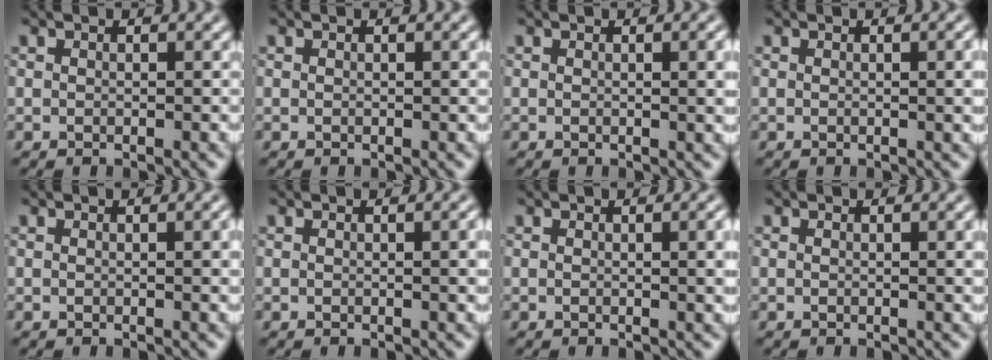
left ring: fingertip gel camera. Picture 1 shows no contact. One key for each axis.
{"total": 0.6, "fx": 0.1, "fy": 0.1, "fz": 0.5, "tx": -0.006, "ty": 0.001, "tz": 0.001}
{"total": 2.4, "fx": 0.3, "fy": 0.8, "fz": 2.3, "tx": -0.023, "ty": 0.002, "tz": 0.001}
{"total": 2.1, "fx": 0.2, "fy": 0.6, "fz": 2.0, "tx": -0.021, "ty": 0.002, "tz": -0.001}
{"total": 1.3, "fx": 0.2, "fy": 0.3, "fz": 1.2, "tx": -0.016, "ty": 0.002, "tz": 0.002}
{"total": 2.1, "fx": 0.2, "fy": 0.6, "fz": 2.0, "tx": -0.020, "ty": 0.002, "tz": -0.001}
{"total": 2.8, "fx": 0.3, "fy": 0.9, "fz": 2.7, "tx": -0.027, "ty": 0.004, "tz": 0.000}
{"total": 1.4, "fx": 0.2, "fy": 0.3, "fz": 1.4, "tx": -0.016, "ty": 0.002, "tz": 0.001}